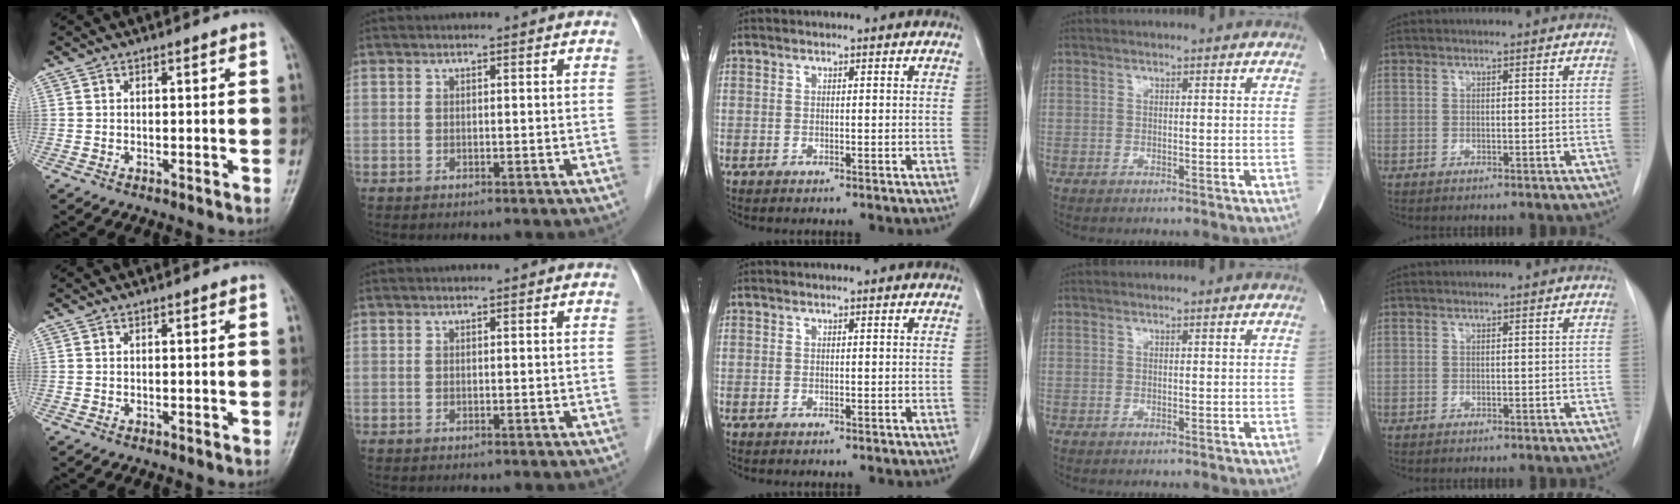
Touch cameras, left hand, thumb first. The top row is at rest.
{}